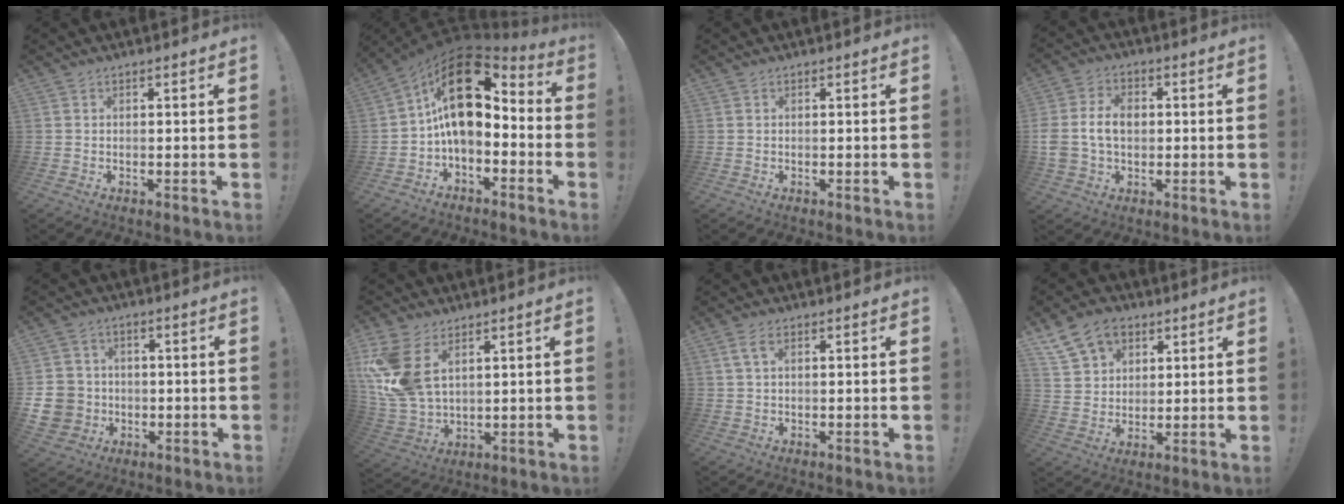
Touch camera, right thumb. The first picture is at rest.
{"total": 18.6, "force": [4.2, 10.7, 14.7], "torque": [-0.251, -0.017, 0.079]}
{"total": 0.0}
{"total": 11.4, "force": [0.2, 8.2, 7.9], "torque": [-0.161, 0.002, 0.004]}
{"total": 10.3, "force": [-2.3, 9.5, 3.4], "torque": [-0.078, 0.021, -0.037]}
{"total": 15.2, "force": [5.5, 9.6, 10.4], "torque": [-0.213, -0.035, 0.104]}
{"total": 3.6, "force": [1.4, 1.8, 2.8], "torque": [-0.048, 0.002, 0.024]}
{"total": 12.8, "force": [7.0, 9.4, 5.1], "torque": [-0.077, -0.033, 0.139]}